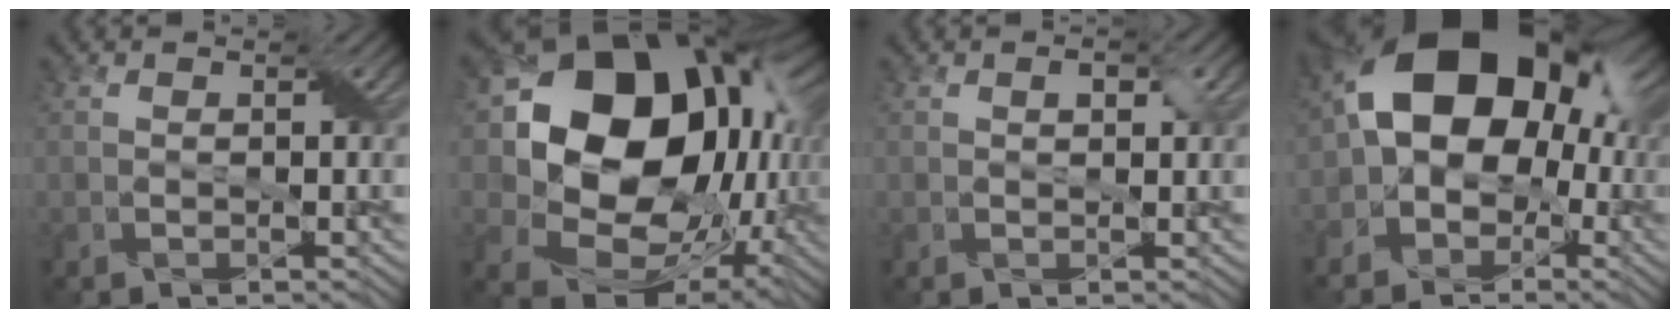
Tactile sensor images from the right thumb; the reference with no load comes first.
{"total": 19.3, "force": [3.1, 15.2, 11.6], "torque": [-0.237, -0.028, 0.084]}
{"total": 1.1, "force": [0.5, 0.5, 0.8], "torque": [-0.012, -0.001, 0.008]}
{"total": 15.2, "force": [0.6, 11.0, 10.5], "torque": [-0.145, 0.001, 0.005]}